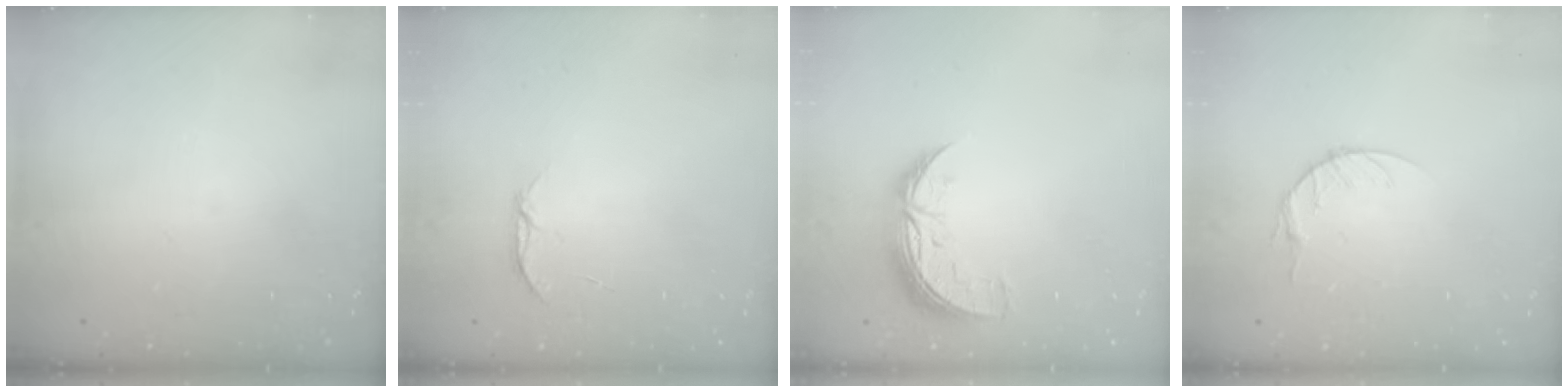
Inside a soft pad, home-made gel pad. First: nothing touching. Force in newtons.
{"total": 3.1, "press": 3.0, "slide": 0.4}
{"total": 9.3, "press": 9.3, "slide": 0.5}
{"total": 4.6, "press": 4.6, "slide": 0.6}